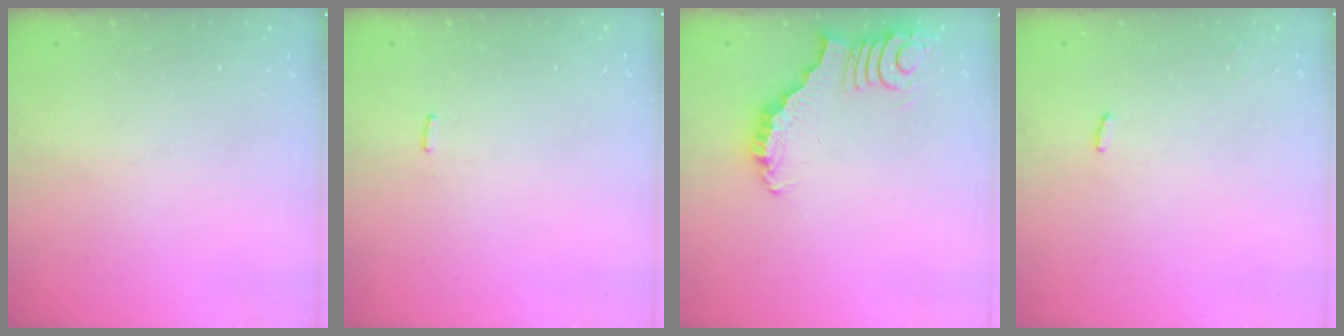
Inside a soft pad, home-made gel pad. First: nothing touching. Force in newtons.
{"total": 2.5, "press": 2.5, "slide": 0.1}
{"total": 3.2, "press": 3.1, "slide": 0.7}
{"total": 3.3, "press": 3.3, "slide": 0.1}